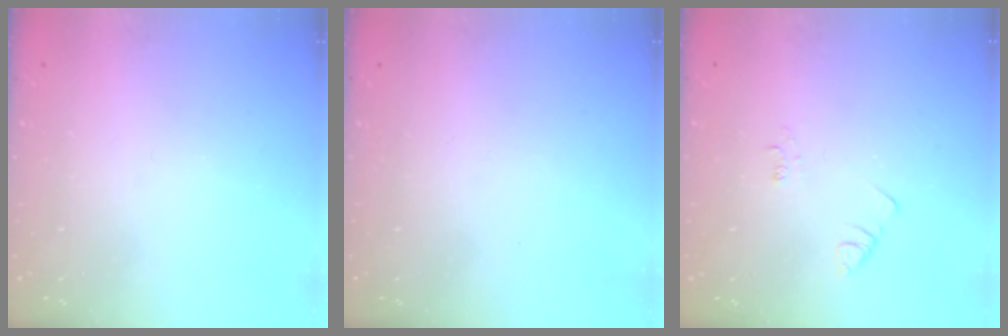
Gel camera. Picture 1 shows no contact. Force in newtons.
{"total": 1.7, "press": 1.6, "slide": 0.1}
{"total": 2.1, "press": 2.1, "slide": 0.4}